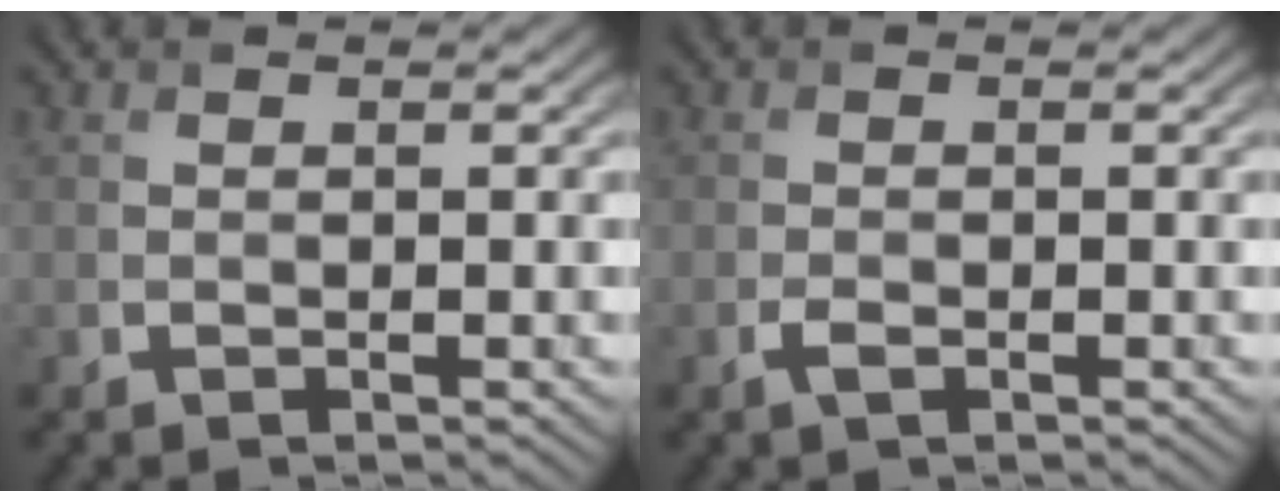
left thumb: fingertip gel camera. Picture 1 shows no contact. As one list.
[{"total": 1.3, "force": [-0.7, 0.5, 1.0], "torque": [-0.023, -0.002, -0.013]}]